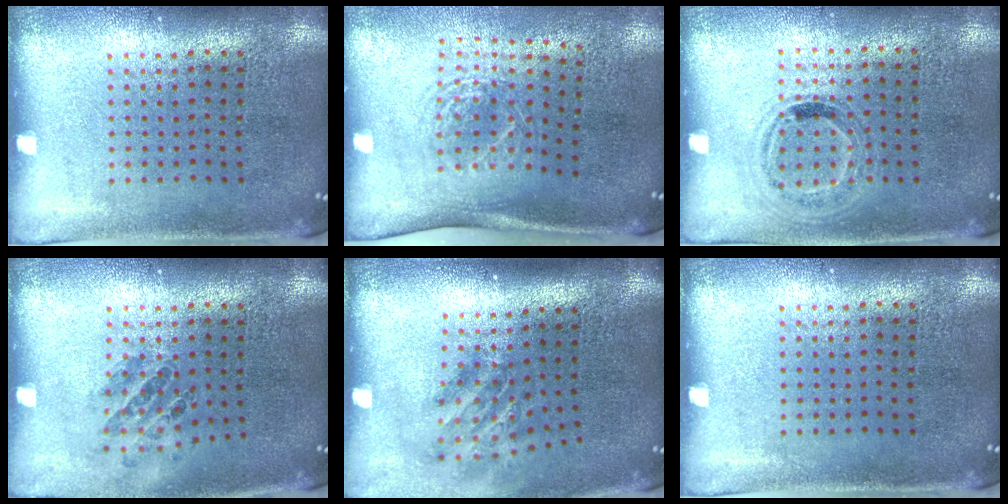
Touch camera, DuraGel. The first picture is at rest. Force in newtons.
{"total": 1.7, "press": 1.3, "slide": 1.2}
{"total": 0.9, "press": 0.7, "slide": 0.5}
{"total": 0.8, "press": 0.8, "slide": 0.1}
{"total": 1.9, "press": 1.2, "slide": 1.4}
{"total": 0.0}